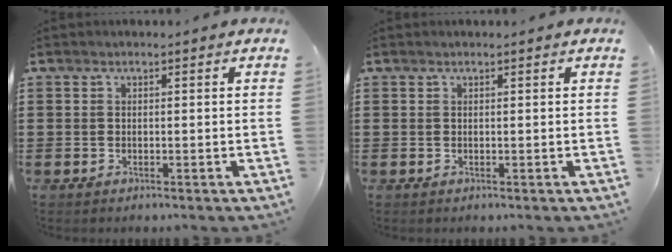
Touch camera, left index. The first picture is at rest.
{"total": 0.0}